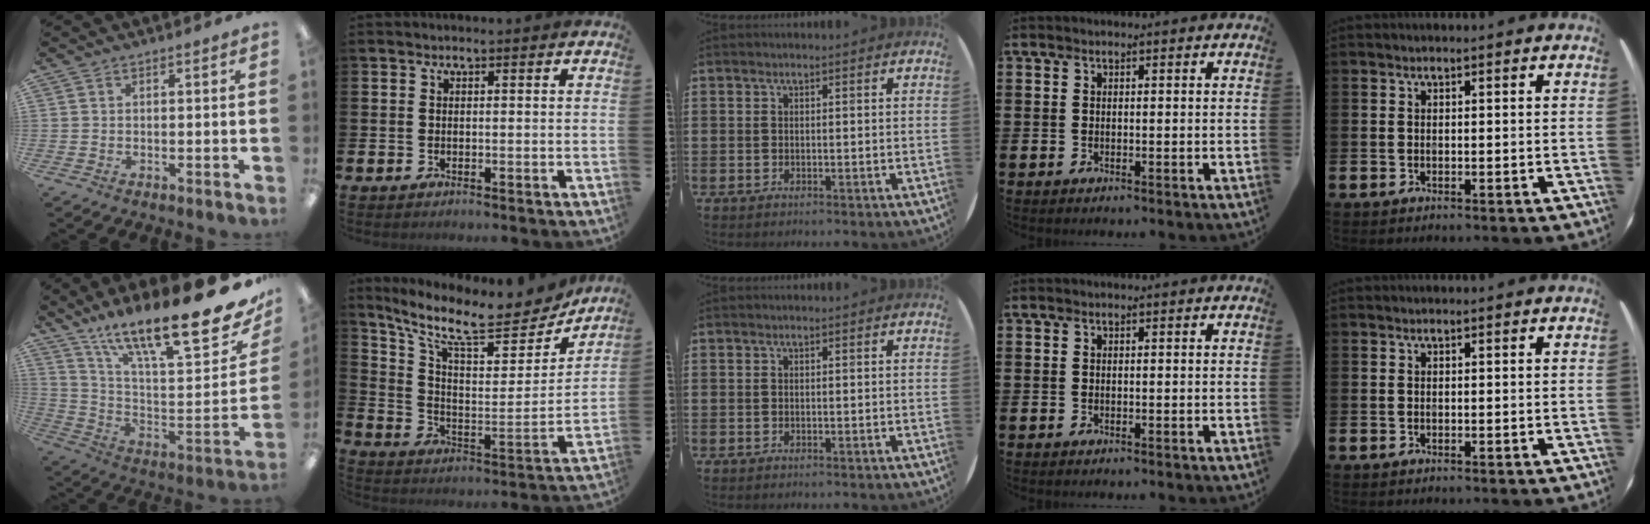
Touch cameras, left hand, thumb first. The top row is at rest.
{"thumb": {"total": 22.7, "force": [16.2, 4.2, 15.4], "torque": [-0.229, -0.123, 0.259]}, "index": {"total": 11.2, "force": [9.5, 3.1, 5.1], "torque": [-0.122, -0.068, 0.158]}}